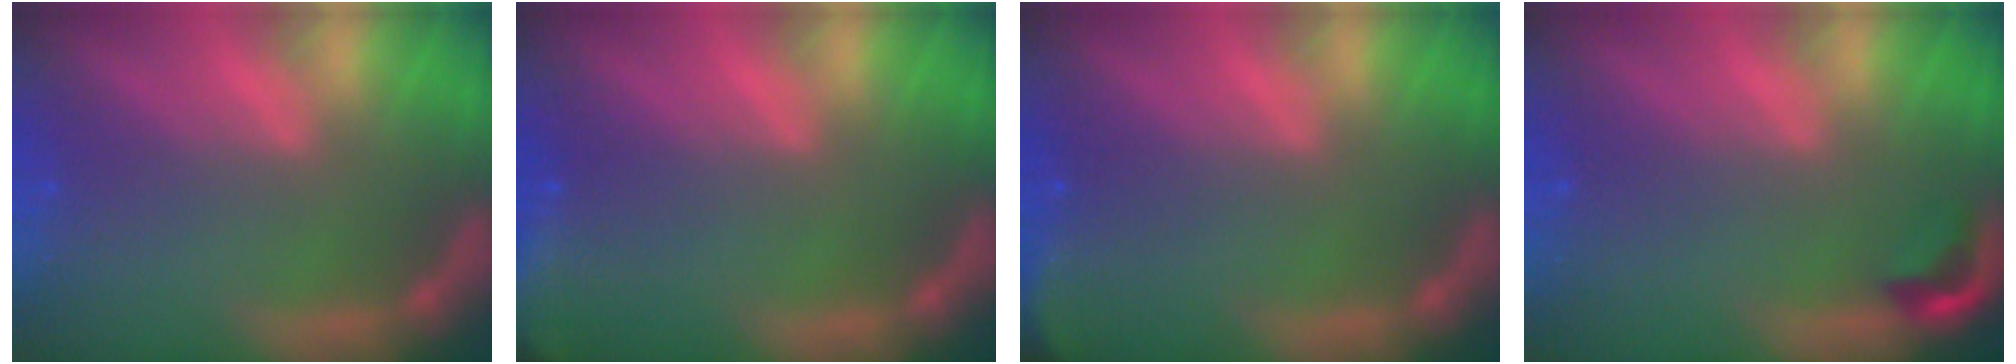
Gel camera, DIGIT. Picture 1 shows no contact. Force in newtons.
{"total": 7.5}
{"total": 3.5}
{"total": 1.9}